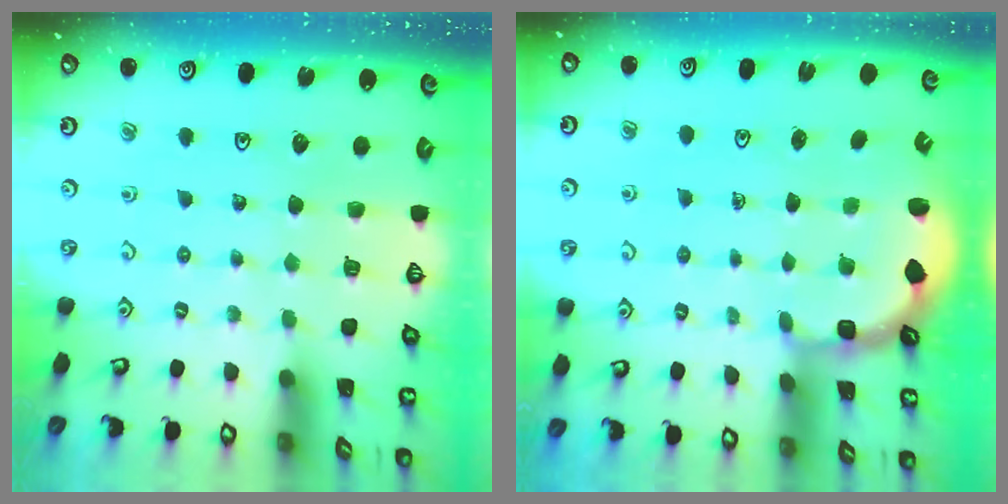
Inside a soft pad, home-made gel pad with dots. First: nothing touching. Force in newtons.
{"total": 2.9, "press": 1.8, "slide": 2.2}